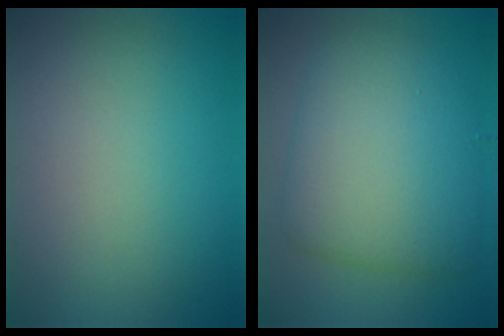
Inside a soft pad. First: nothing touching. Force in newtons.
{"total": 8.0, "press": 8.0, "slide": 0.1}